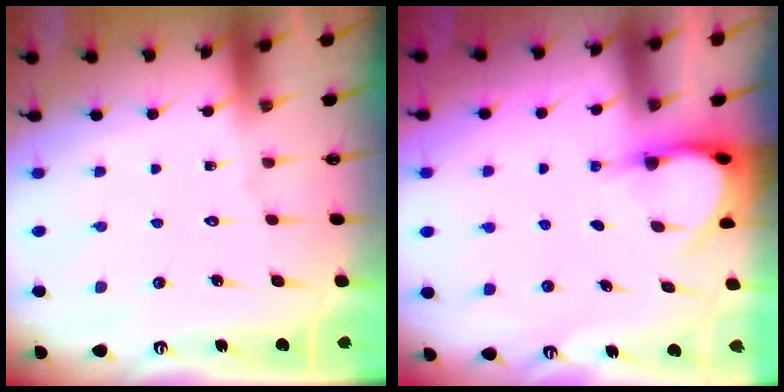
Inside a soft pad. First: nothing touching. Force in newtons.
{"total": 3.7, "press": 3.7, "slide": 0.3}